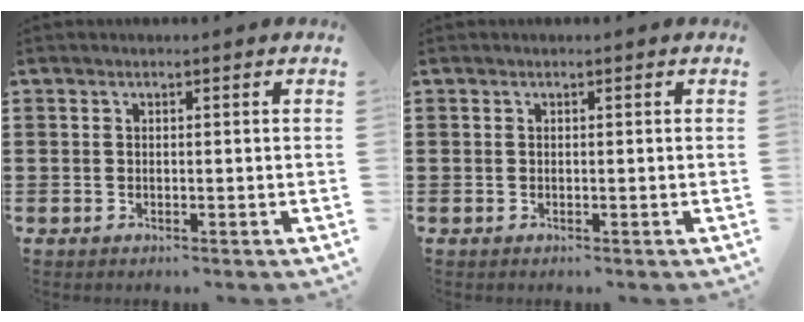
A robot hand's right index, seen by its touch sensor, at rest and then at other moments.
{"total": 0.0}